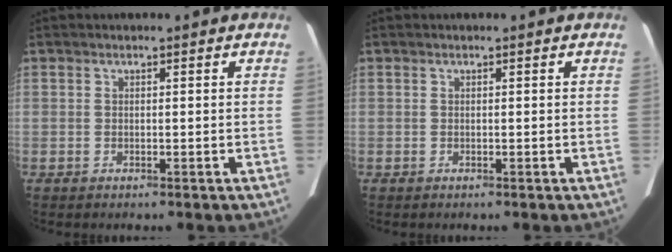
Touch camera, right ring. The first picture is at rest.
{"total": 0.0}